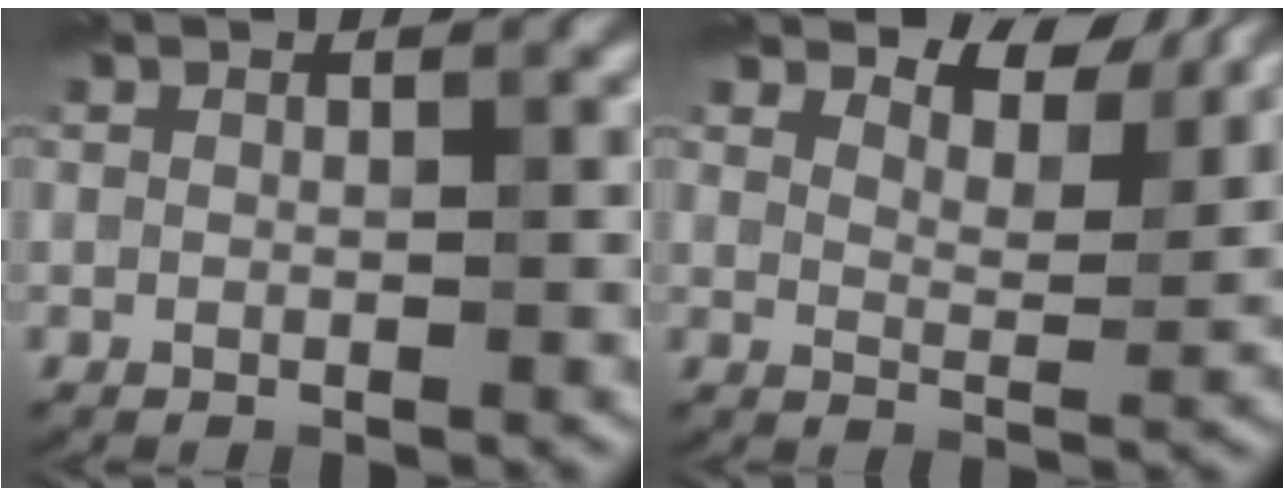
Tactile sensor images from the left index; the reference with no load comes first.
{"total": 6.0, "force": [5.5, 1.5, 2.0], "torque": [-0.043, 0.004, 0.072]}